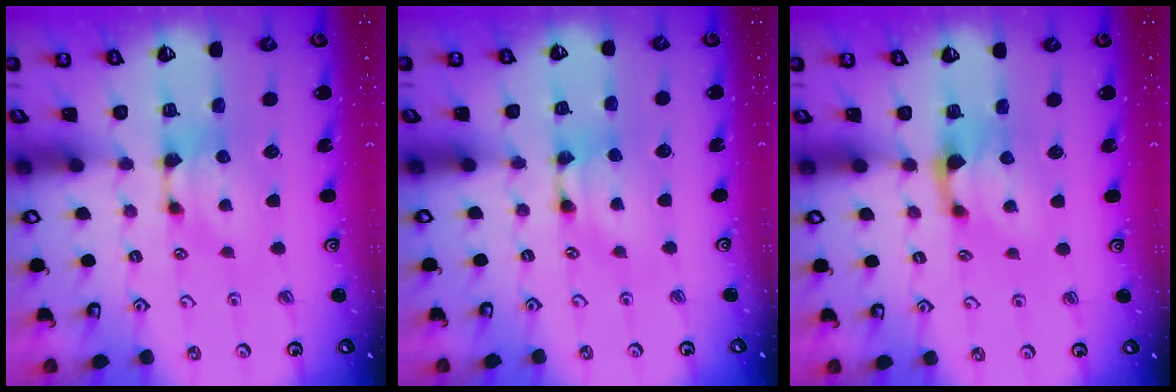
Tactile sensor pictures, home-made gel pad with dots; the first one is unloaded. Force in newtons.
{"total": 1.8, "press": 1.8, "slide": 0.1}
{"total": 1.2, "press": 0.3, "slide": 1.2}